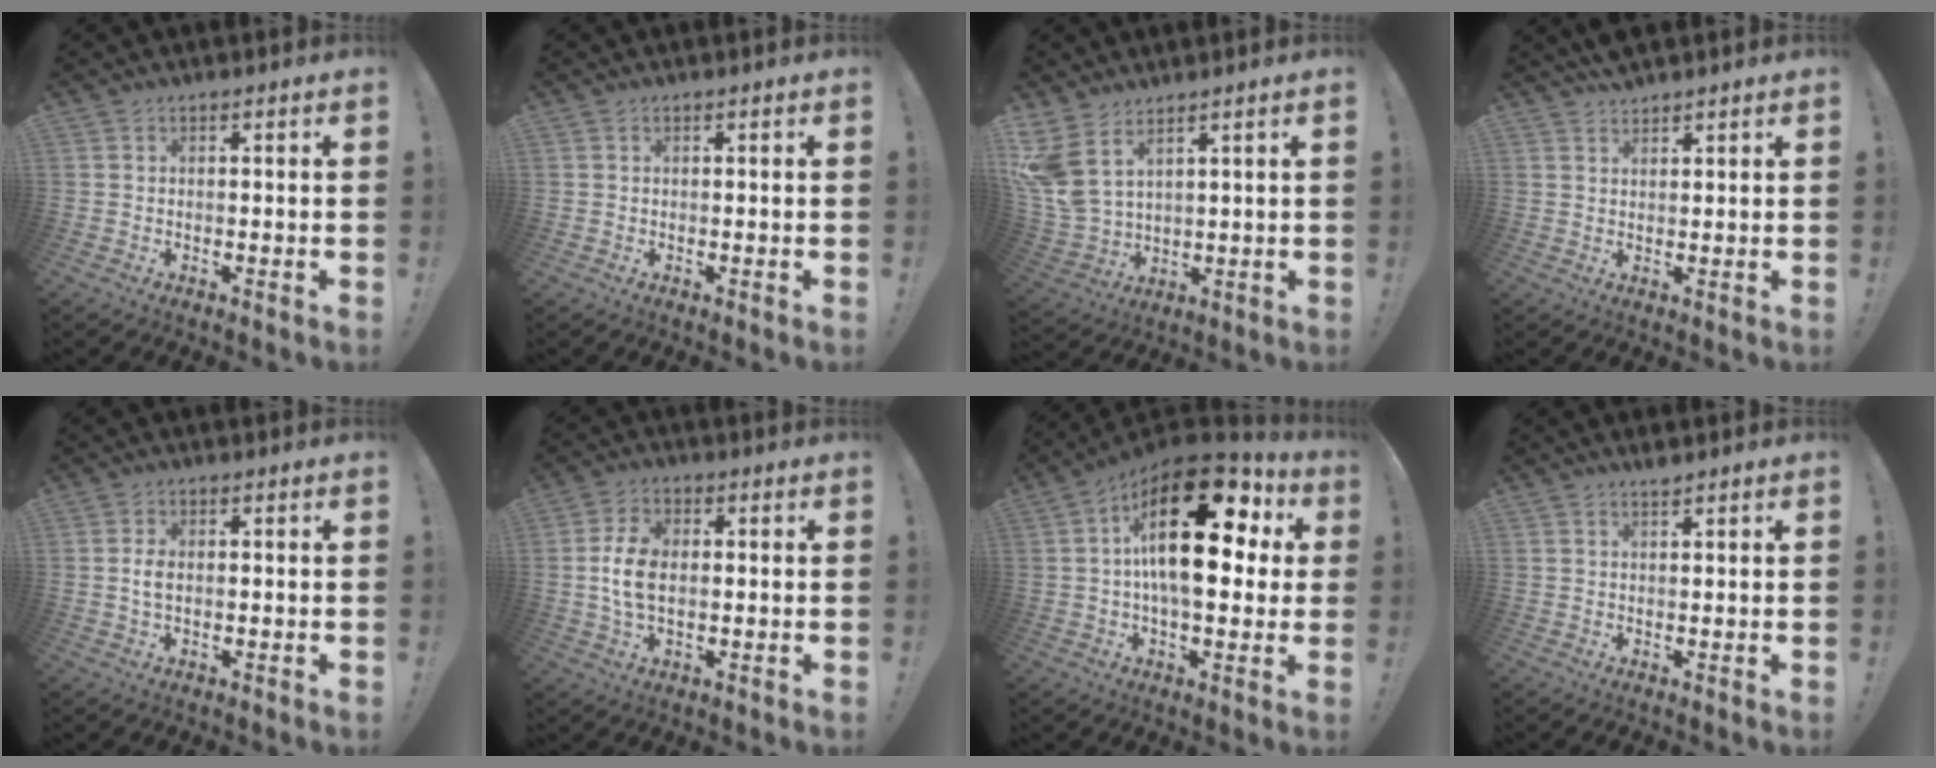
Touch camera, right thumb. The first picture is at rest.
{"total": 0.0}
{"total": 9.4, "force": [5.8, 4.9, 5.6], "torque": [-0.135, -0.036, 0.116]}
{"total": 2.8, "force": [2.6, 0.7, 0.6], "torque": [-0.008, -0.017, 0.050]}
{"total": 3.0, "force": [-0.2, 1.7, 2.4], "torque": [-0.051, 0.002, -0.004]}
{"total": 9.2, "force": [-0.2, 5.8, 7.1], "torque": [-0.141, 0.005, -0.001]}
{"total": 26.2, "force": [5.5, 12.7, 22.3], "torque": [-0.364, -0.019, 0.093]}
{"total": 1.5, "force": [1.4, 0.0, 0.6], "torque": [-0.005, -0.007, 0.024]}